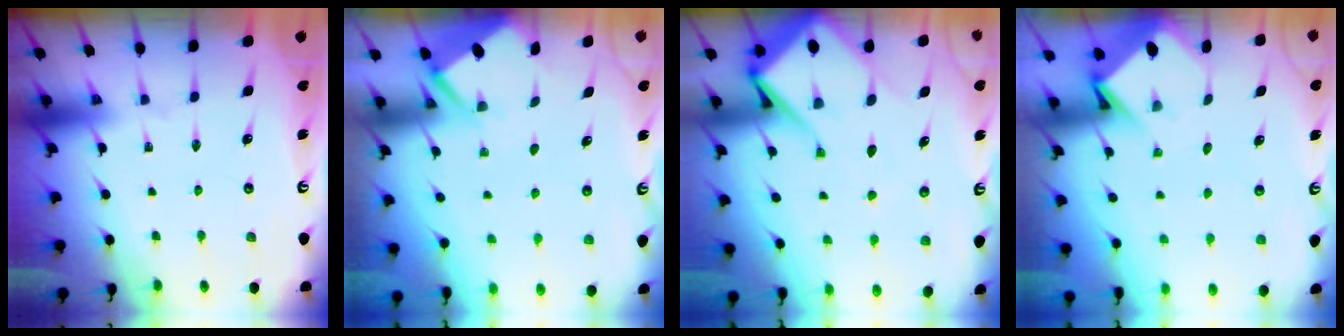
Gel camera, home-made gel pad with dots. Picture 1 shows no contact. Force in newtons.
{"total": 2.6, "press": 2.6, "slide": 0.3}
{"total": 12.1, "press": 12.1, "slide": 1.3}
{"total": 3.7, "press": 3.7, "slide": 0.3}